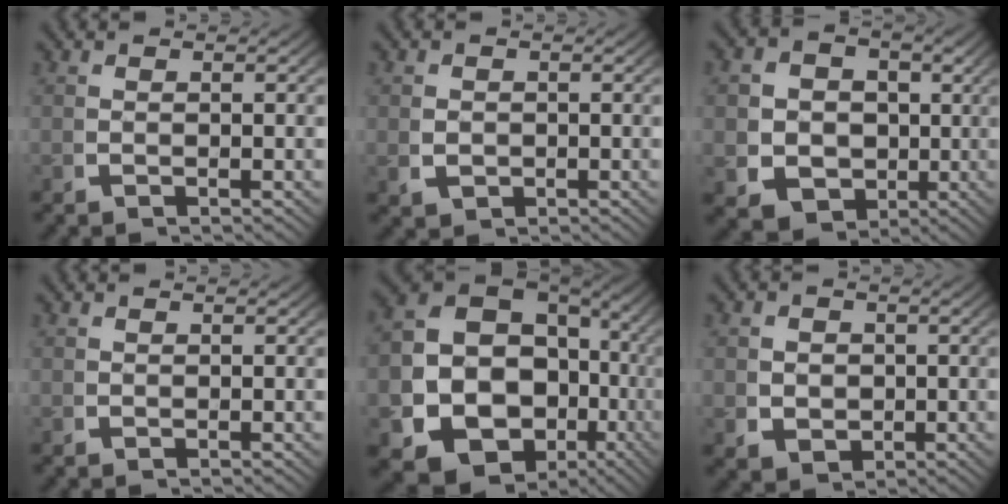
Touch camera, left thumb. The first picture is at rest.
{"total": 2.2, "force": [-0.1, 1.9, 1.1], "torque": [-0.022, -0.009, 0.004]}
{"total": 9.9, "force": [-1.8, 8.6, 4.7], "torque": [-0.106, -0.050, -0.014]}
{"total": 0.0}
{"total": 19.6, "force": [-4.8, 16.0, 10.3], "torque": [-0.258, -0.087, -0.064]}
{"total": 4.0, "force": [-0.3, 3.5, 2.0], "torque": [-0.039, -0.020, 0.006]}